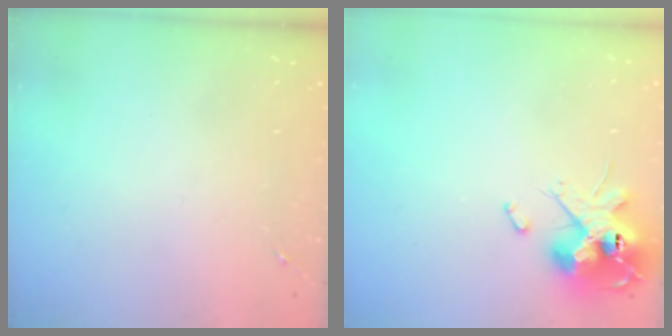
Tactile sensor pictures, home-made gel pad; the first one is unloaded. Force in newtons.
{"total": 13.9, "press": 13.8, "slide": 1.3}